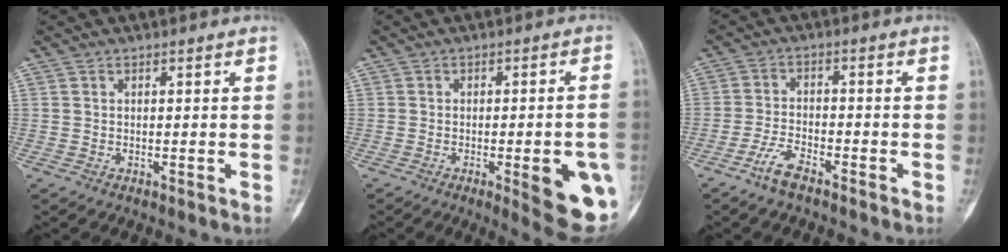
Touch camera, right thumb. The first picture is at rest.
{"total": 12.8, "force": [-4.0, 3.1, 11.8], "torque": [-0.118, 0.003, -0.039]}
{"total": 4.6, "force": [-3.5, 1.3, 2.7], "torque": [-0.066, 0.019, -0.071]}